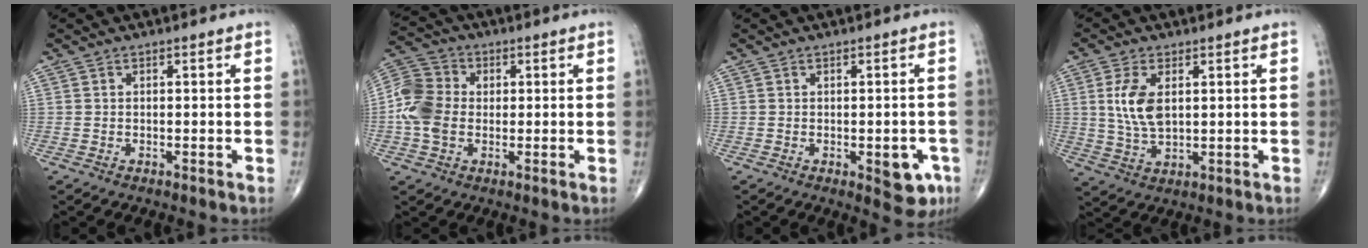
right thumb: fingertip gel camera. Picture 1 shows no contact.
{"total": 9.3, "force": [-0.4, 7.2, 5.9], "torque": [-0.122, 0.020, -0.016]}
{"total": 6.2, "force": [-2.2, 2.9, 5.1], "torque": [-0.036, 0.003, -0.020]}
{"total": 7.7, "force": [1.7, 4.0, 6.4], "torque": [-0.134, -0.010, 0.038]}